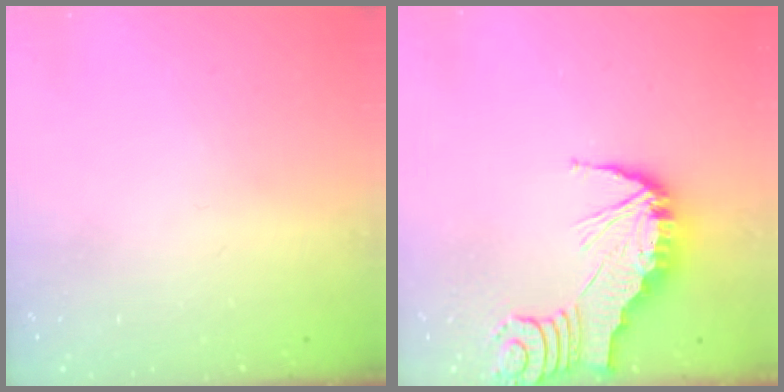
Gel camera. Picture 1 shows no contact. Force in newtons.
{"total": 2.2, "press": 2.2, "slide": 0.2}